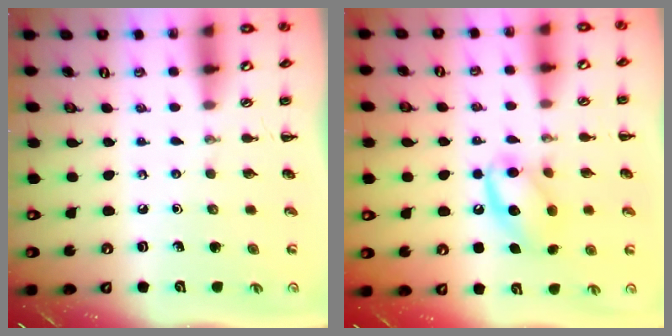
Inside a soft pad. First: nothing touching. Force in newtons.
{"total": 13.5, "press": 13.5, "slide": 1.4}